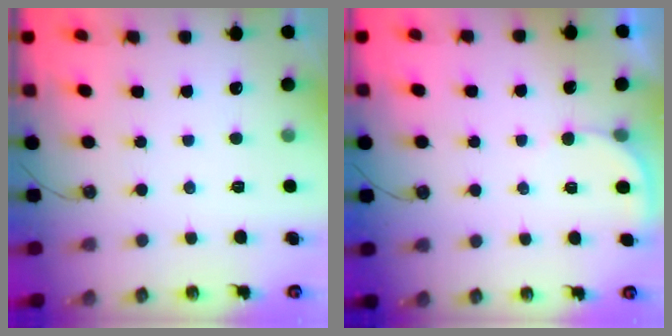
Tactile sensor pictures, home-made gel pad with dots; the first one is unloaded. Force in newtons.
{"total": 2.9, "press": 2.9, "slide": 0.2}